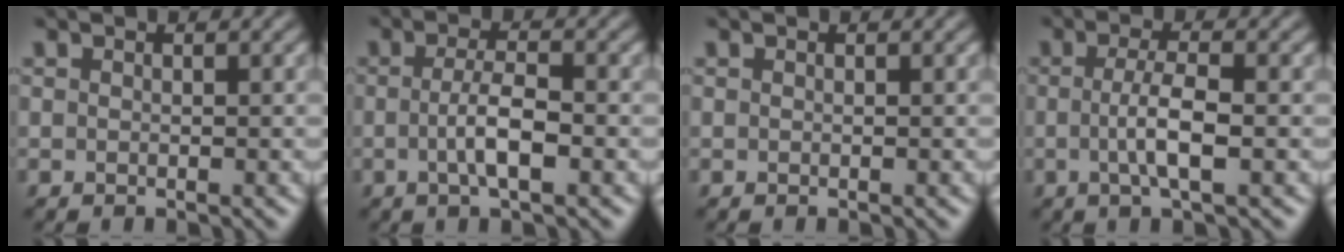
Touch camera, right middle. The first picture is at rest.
{"total": 3.3, "force": [-0.8, 0.8, 3.1], "torque": [-0.059, 0.000, -0.014]}
{"total": 0.0}
{"total": 3.5, "force": [-0.6, 0.8, 3.4], "torque": [-0.065, -0.001, -0.009]}